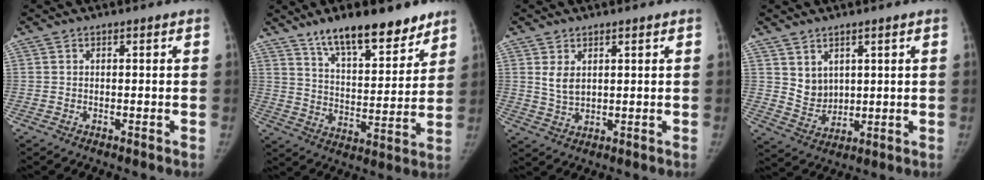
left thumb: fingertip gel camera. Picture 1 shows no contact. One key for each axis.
{"total": 16.7, "fx": 12.2, "fy": 5.7, "fz": 9.9, "tx": -0.113, "ty": -0.072, "tz": 0.203}
{"total": 5.0, "fx": 2.2, "fy": 2.9, "fz": 3.4, "tx": -0.053, "ty": -0.020, "tz": 0.052}
{"total": 2.6, "fx": 1.3, "fy": 2.1, "fz": 0.9, "tx": -0.006, "ty": -0.013, "tz": 0.032}